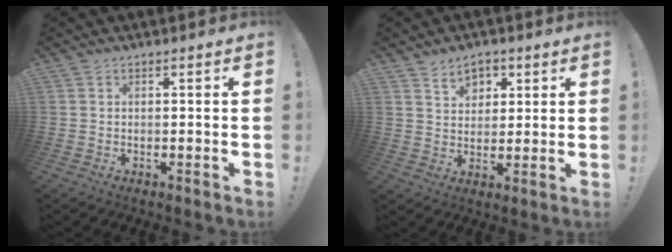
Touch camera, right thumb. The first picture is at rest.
{"total": 6.6, "force": [3.9, 5.0, 1.9], "torque": [-0.021, -0.022, 0.071]}